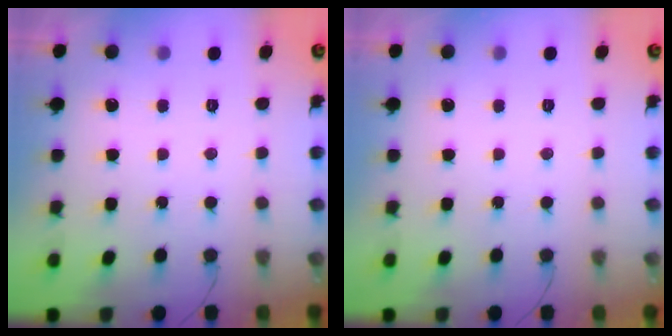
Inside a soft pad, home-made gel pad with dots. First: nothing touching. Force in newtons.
{"total": 0.0}